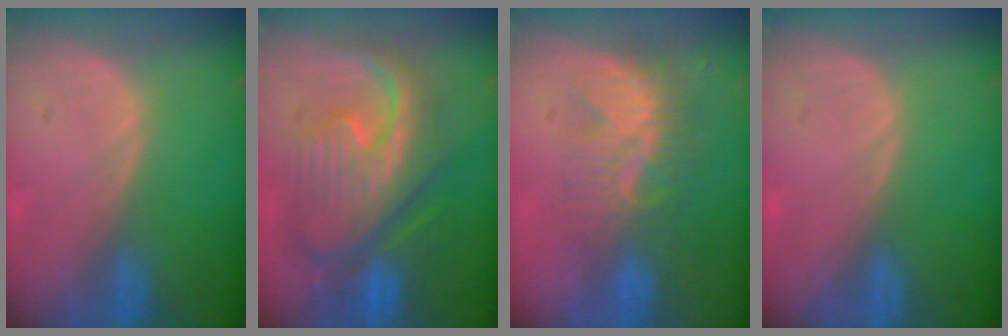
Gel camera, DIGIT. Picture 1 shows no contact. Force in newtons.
{"total": 12.4, "press": 12.3, "slide": 1.3}
{"total": 8.5, "press": 7.6, "slide": 3.8}
{"total": 0.0}